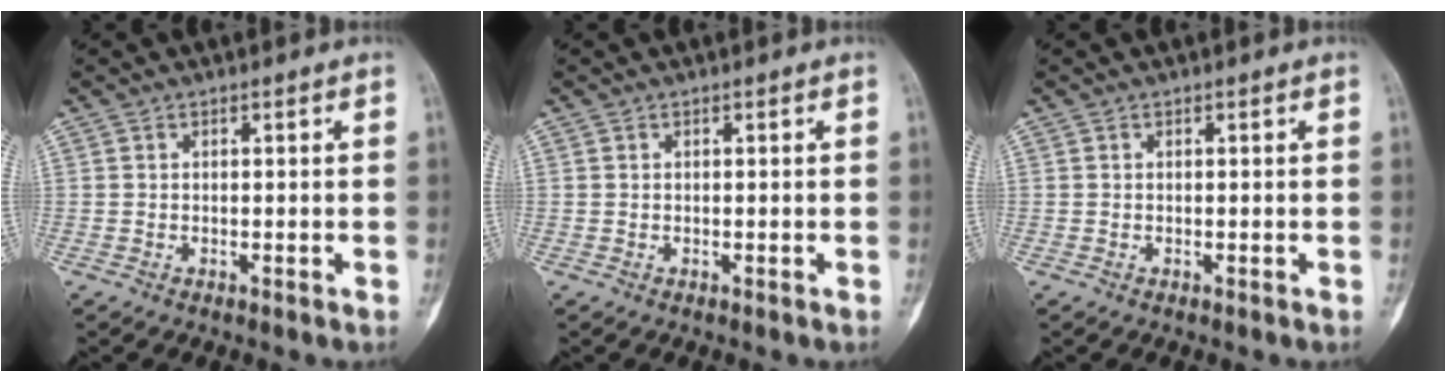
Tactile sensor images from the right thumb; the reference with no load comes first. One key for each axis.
{"total": 0.0}
{"total": 0.0}